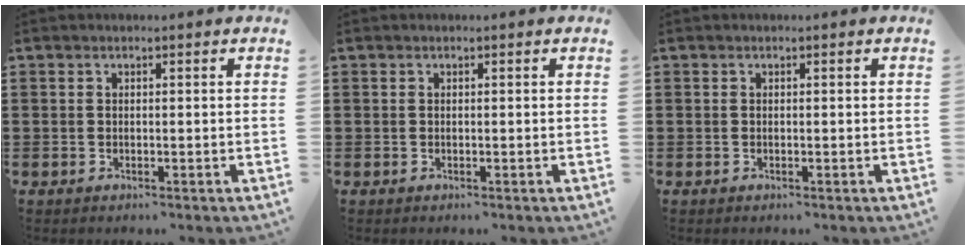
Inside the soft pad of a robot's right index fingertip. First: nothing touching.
{"total": 0.0}
{"total": 0.0}